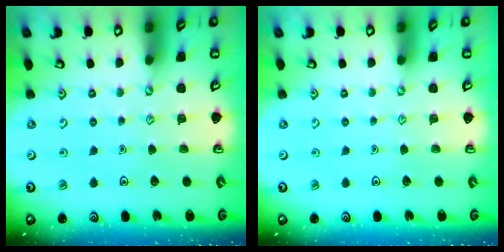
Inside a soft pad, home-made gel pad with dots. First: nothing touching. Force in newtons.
{"total": 0.0}